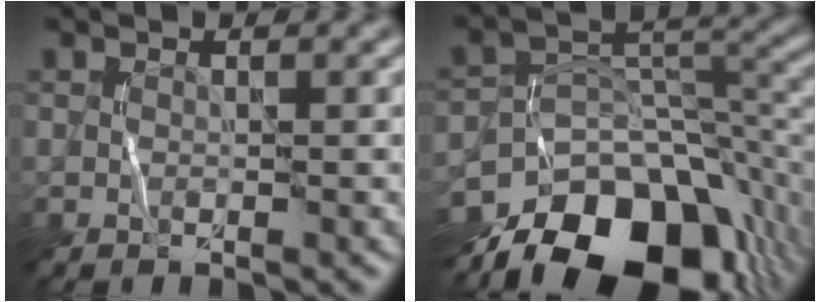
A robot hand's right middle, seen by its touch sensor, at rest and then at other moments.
{"total": 14.1, "force": [-9.5, 7.6, 7.2], "torque": [-0.131, -0.005, -0.136]}